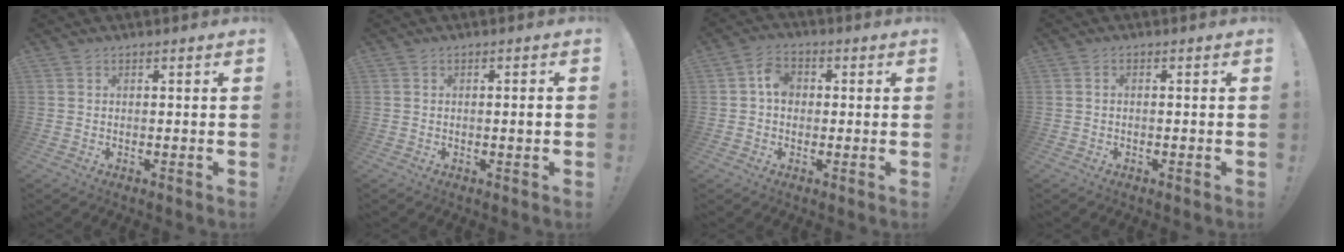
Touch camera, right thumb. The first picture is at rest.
{"total": 1.9, "force": [-0.3, -0.1, 1.9], "torque": [-0.035, 0.002, -0.006]}
{"total": 5.9, "force": [0.4, 4.6, 3.6], "torque": [-0.053, 0.008, 0.007]}
{"total": 0.5, "force": [-0.3, 0.3, 0.3], "torque": [-0.003, 0.002, -0.005]}